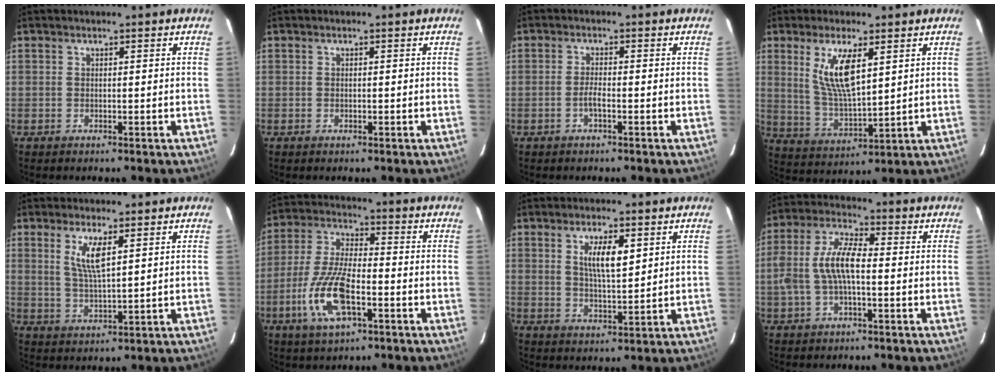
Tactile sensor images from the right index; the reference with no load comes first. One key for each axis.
{"total": 0.0}
{"total": 1.9, "fx": -0.9, "fy": 0.3, "fz": 1.6, "tx": -0.034, "ty": 0.001, "tz": -0.020}
{"total": 10.0, "fx": 3.9, "fy": 2.9, "fz": 8.7, "tx": -0.167, "ty": -0.008, "tz": 0.087}
{"total": 5.9, "fx": 2.4, "fy": 1.2, "fz": 5.2, "tx": -0.101, "ty": -0.006, "tz": 0.050}
{"total": 13.2, "fx": -4.9, "fy": 4.9, "fz": 11.2, "tx": -0.242, "ty": -0.006, "tz": -0.093}
{"total": 6.4, "fx": 2.4, "fy": 2.0, "fz": 5.6, "tx": -0.100, "ty": 0.000, "tz": 0.045}
{"total": 9.3, "fx": -1.1, "fy": 3.6, "fz": 8.5, "tx": -0.180, "ty": 0.014, "tz": -0.020}